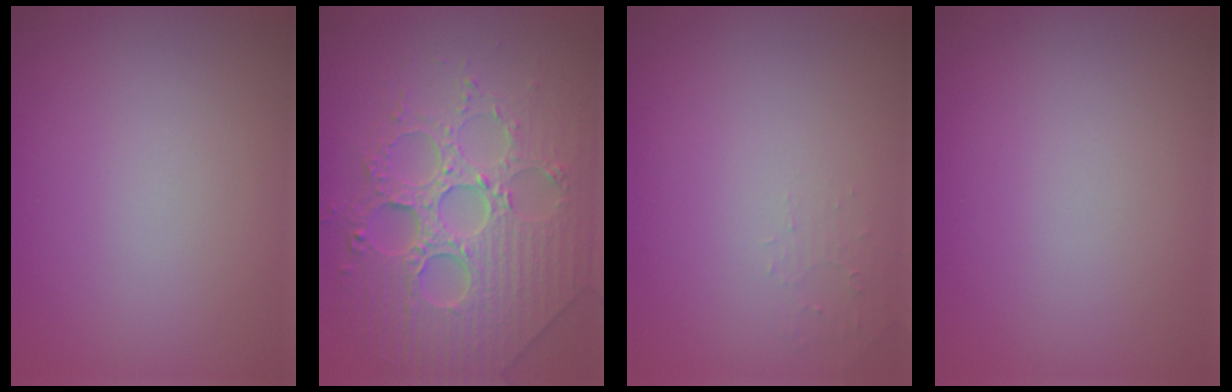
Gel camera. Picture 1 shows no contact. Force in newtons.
{"total": 8.1, "press": 6.0, "slide": 5.4}
{"total": 0.9, "press": 0.9, "slide": 0.2}
{"total": 0.0}